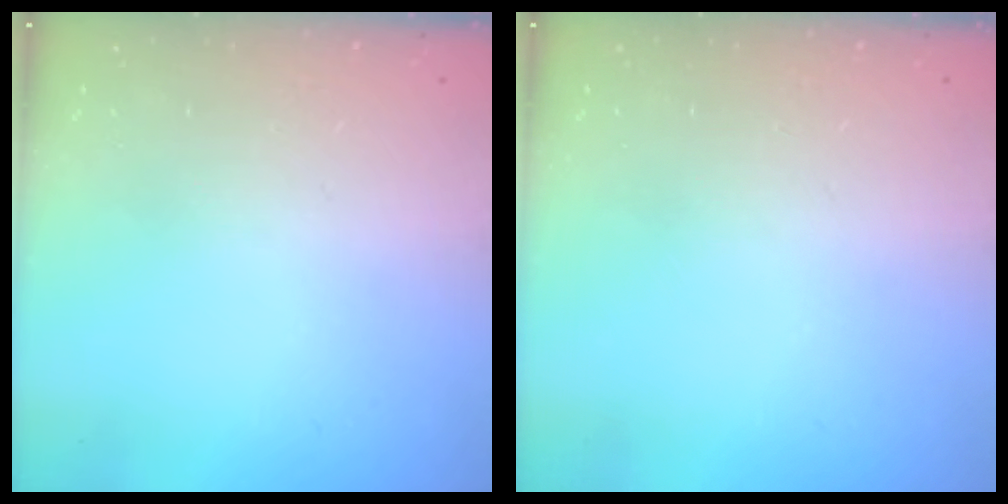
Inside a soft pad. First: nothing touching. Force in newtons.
{"total": 0.0}